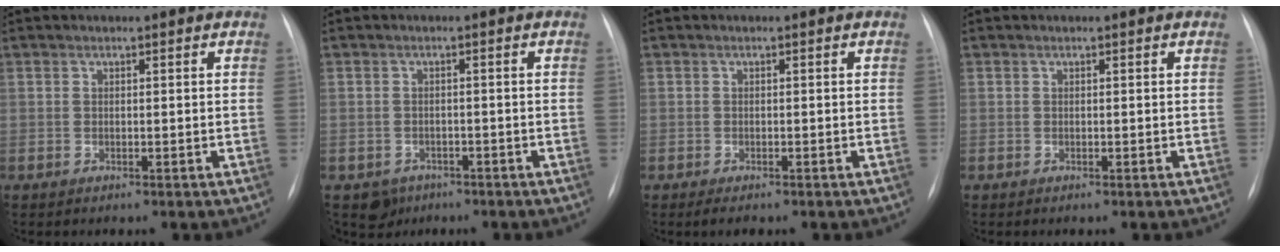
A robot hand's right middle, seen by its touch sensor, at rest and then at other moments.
{"total": 3.5, "force": [-2.1, 2.8, 0.3], "torque": [-0.004, 0.006, -0.028]}
{"total": 2.6, "force": [-1.8, 0.9, 1.6], "torque": [-0.030, -0.006, -0.025]}
{"total": 0.0}